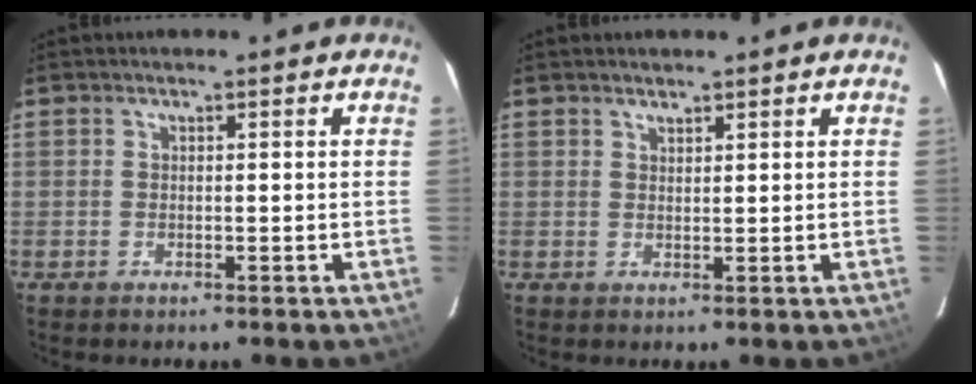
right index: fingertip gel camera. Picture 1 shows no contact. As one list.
[{"total": 1.2, "force": [1.1, 0.5, 0.2], "torque": [-0.004, 0.002, 0.020]}]